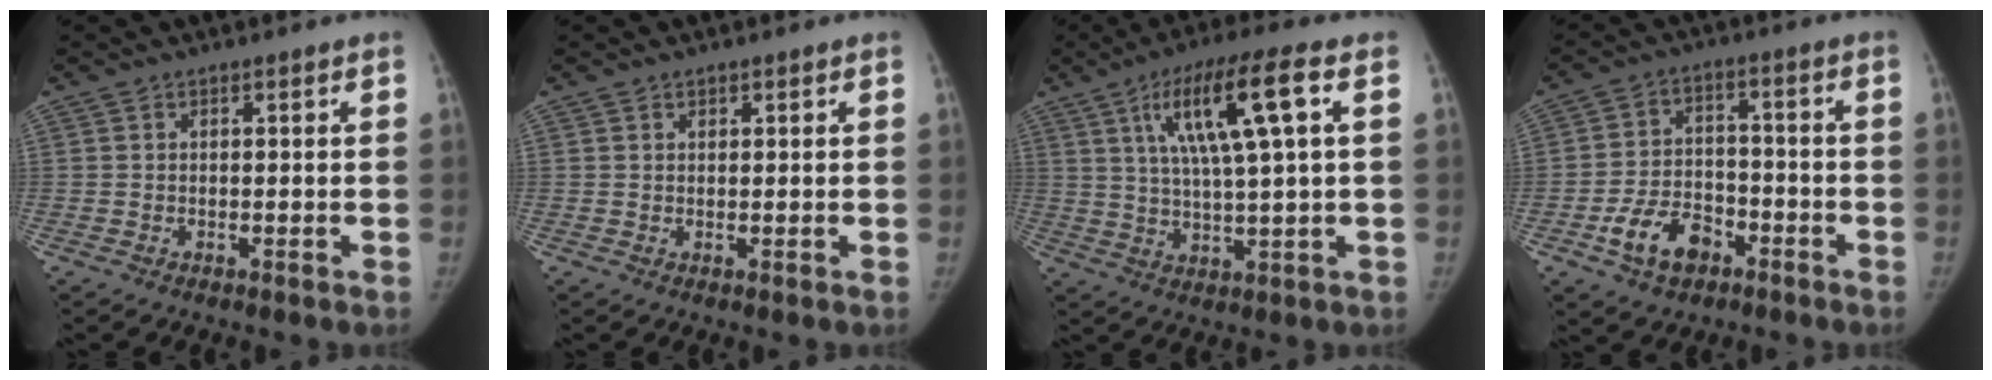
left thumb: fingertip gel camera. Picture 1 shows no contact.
{"total": 0.7, "force": [0.4, 0.5, 0.2], "torque": [0.004, -0.003, 0.006]}
{"total": 14.4, "force": [4.7, 2.3, 13.5], "torque": [-0.253, 0.004, 0.078]}
{"total": 9.6, "force": [-5.0, 6.3, 5.2], "torque": [-0.074, 0.031, -0.084]}